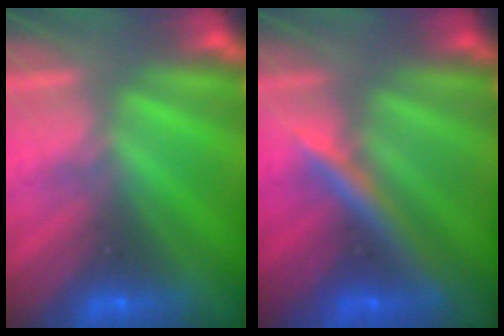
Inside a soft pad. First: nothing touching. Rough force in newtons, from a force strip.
{"total": 2.4}